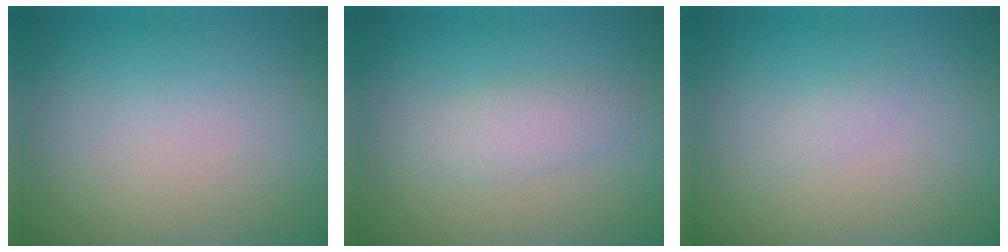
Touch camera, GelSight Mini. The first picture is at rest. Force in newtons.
{"total": 2.1, "press": 2.1, "slide": 0.1}
{"total": 0.6, "press": 0.6, "slide": 0.1}